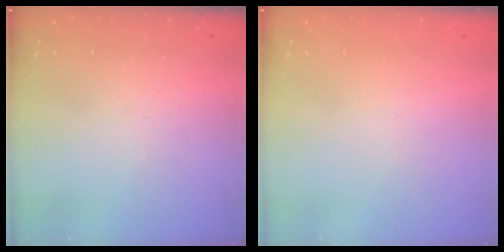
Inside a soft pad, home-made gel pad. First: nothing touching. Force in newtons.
{"total": 1.7, "press": 1.7, "slide": 0.1}